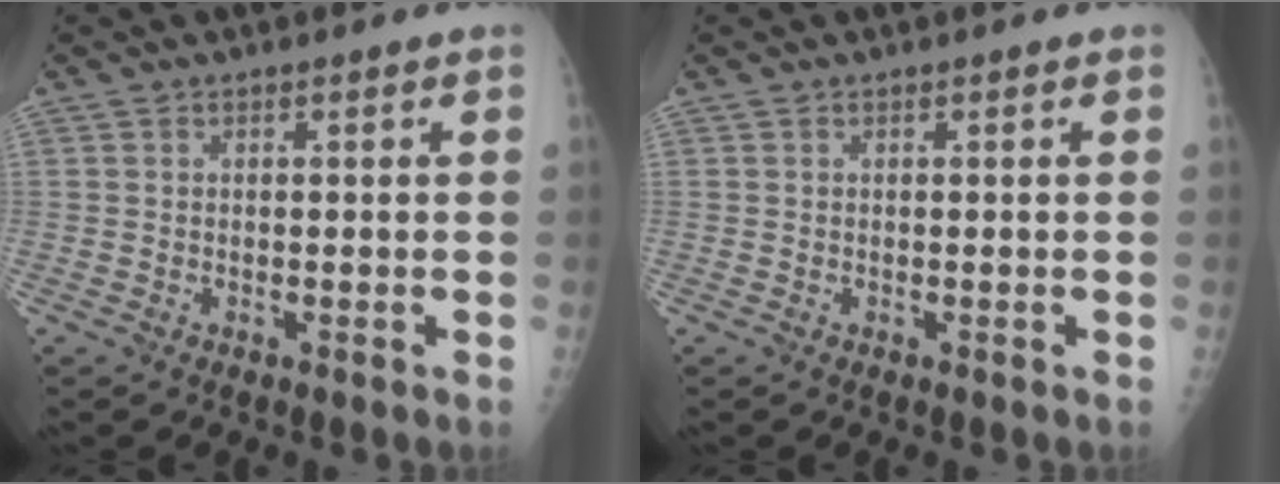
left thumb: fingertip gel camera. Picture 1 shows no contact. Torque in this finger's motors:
{"motor_torque": [0.00, 0.00, -0.02, -0.02, 0.00]}